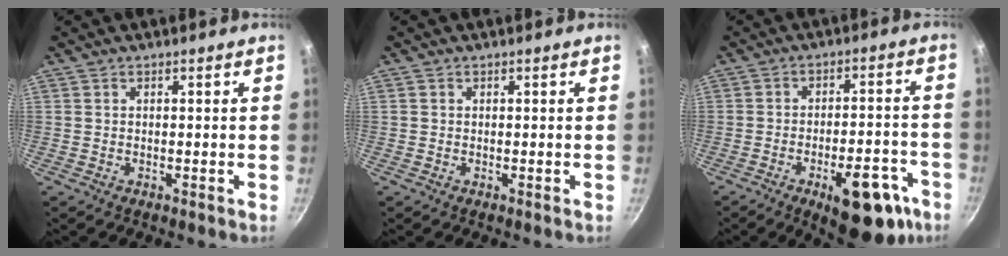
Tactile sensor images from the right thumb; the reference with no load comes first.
{"total": 0.0}
{"total": 15.3, "force": [-7.7, 6.5, 11.6], "torque": [-0.105, 0.043, -0.093]}